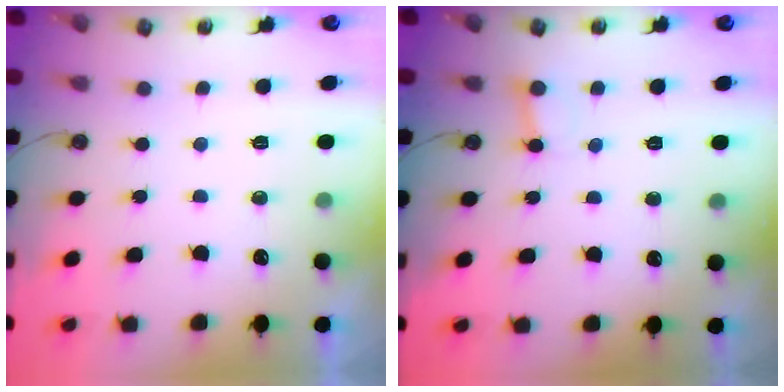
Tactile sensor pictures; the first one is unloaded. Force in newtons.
{"total": 2.6, "press": 2.6, "slide": 0.2}